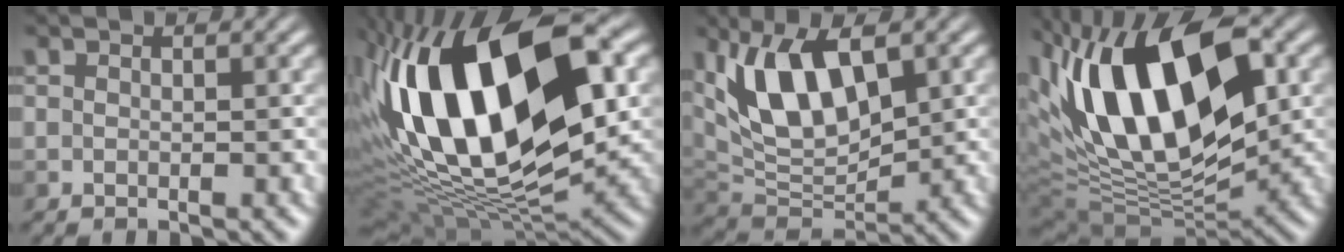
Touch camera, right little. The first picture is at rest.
{"total": 17.9, "force": [1.0, 8.3, 15.8], "torque": [-0.292, 0.014, 0.006]}
{"total": 8.5, "force": [2.2, 4.1, 7.1], "torque": [-0.140, 0.002, 0.035]}
{"total": 14.5, "force": [2.3, 6.4, 12.8], "torque": [-0.214, 0.019, 0.021]}